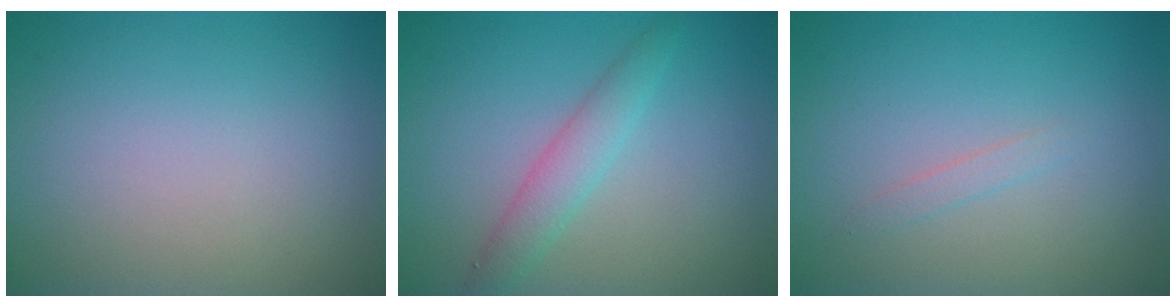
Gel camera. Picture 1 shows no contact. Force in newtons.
{"total": 2.7, "press": 2.6, "slide": 0.1}
{"total": 0.8, "press": 0.8, "slide": 0.1}